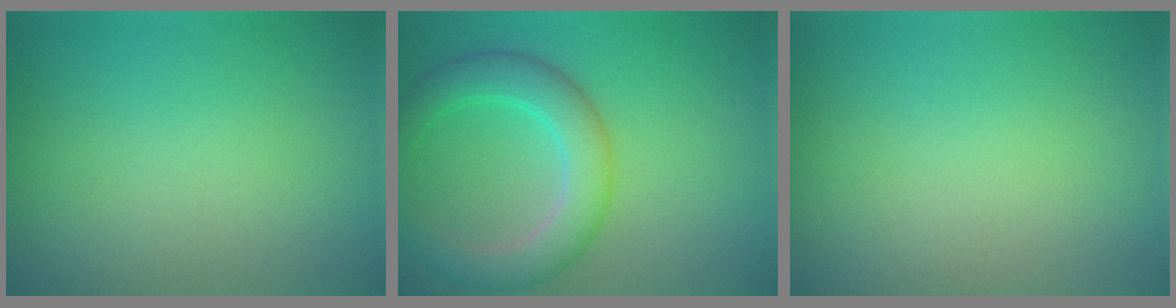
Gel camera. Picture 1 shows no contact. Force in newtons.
{"total": 4.9, "press": 4.9, "slide": 0.1}
{"total": 0.0}